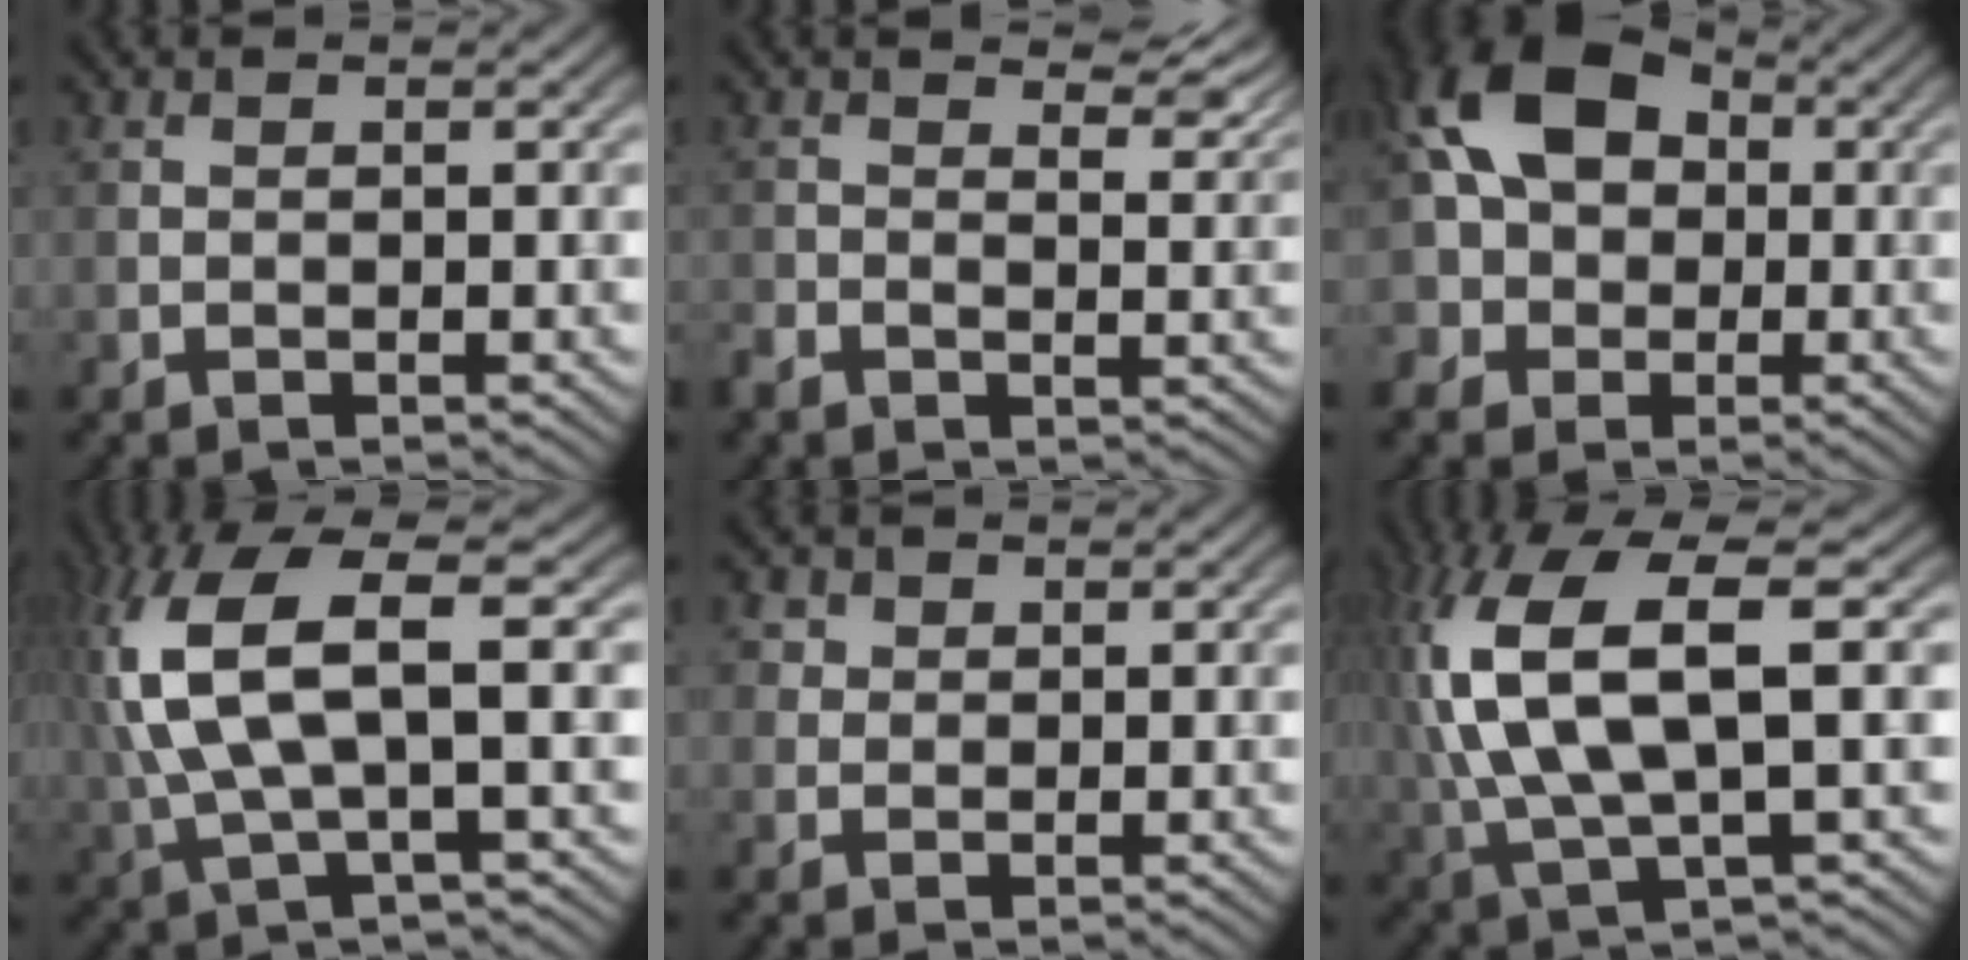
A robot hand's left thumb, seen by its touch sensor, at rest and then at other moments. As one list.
[{"total": 4.3, "force": [1.7, 2.5, 3.1], "torque": [-0.059, -0.005, 0.023]}, {"total": 11.2, "force": [0.8, 8.8, 7.0], "torque": [-0.140, 0.013, -0.005]}, {"total": 11.6, "force": [1.8, 3.8, 10.8], "torque": [-0.255, 0.013, 0.036]}, {"total": 2.5, "force": [1.2, 2.0, 0.8], "torque": [-0.024, -0.001, 0.015]}, {"total": 13.6, "force": [2.4, 5.0, 12.4], "torque": [-0.299, 0.014, 0.050]}]